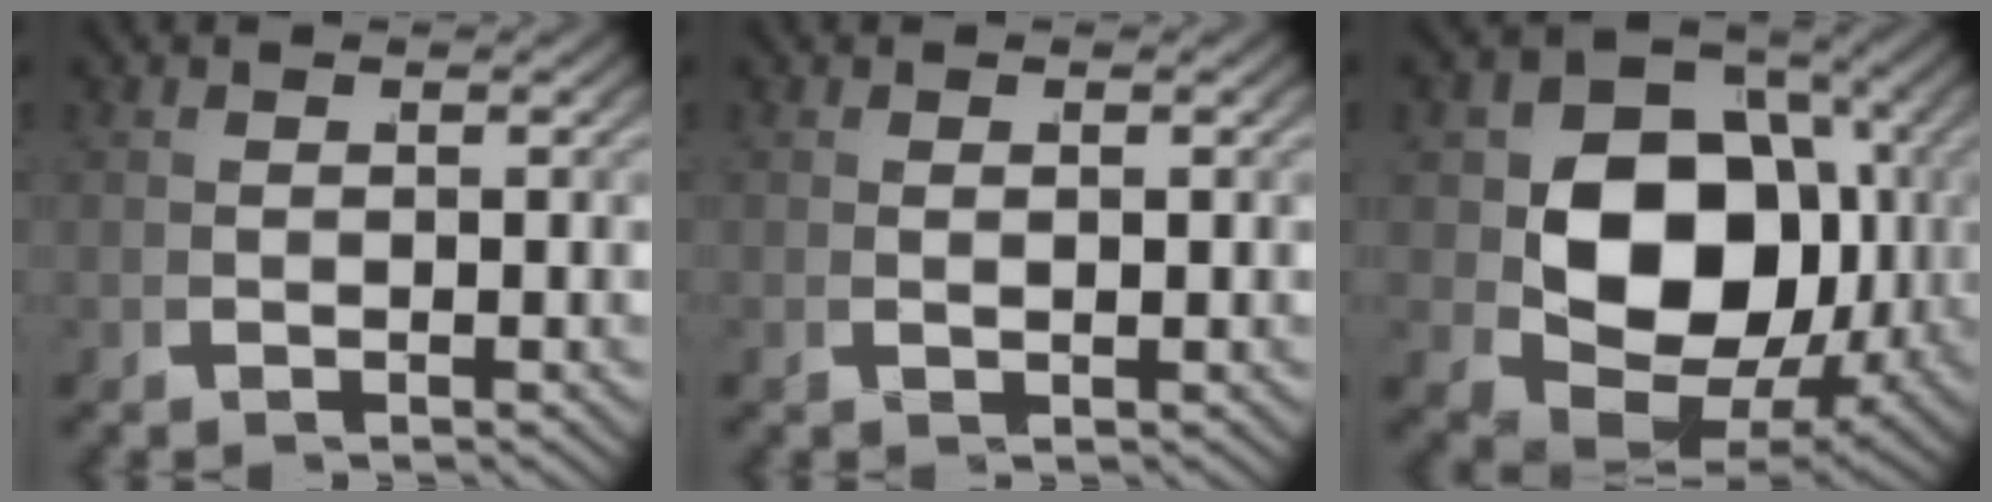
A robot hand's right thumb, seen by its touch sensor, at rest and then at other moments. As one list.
[{"total": 0.0}, {"total": 15.3, "force": [-0.2, 10.9, 10.8], "torque": [-0.208, -0.055, 0.008]}]